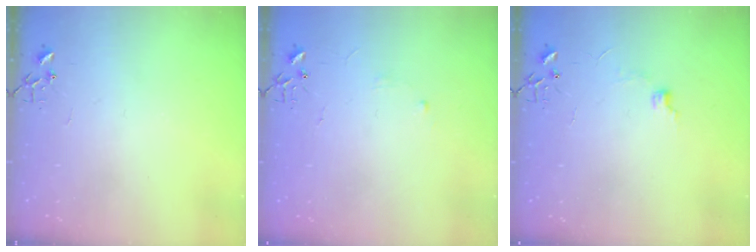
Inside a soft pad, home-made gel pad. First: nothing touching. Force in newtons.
{"total": 2.9, "press": 2.8, "slide": 0.5}
{"total": 5.3, "press": 5.2, "slide": 0.7}